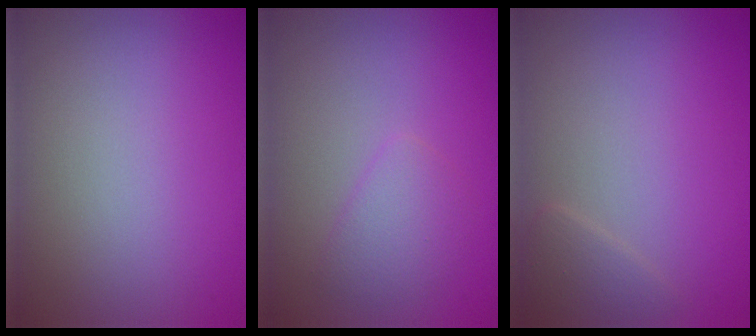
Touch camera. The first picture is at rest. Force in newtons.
{"total": 2.0, "press": 2.0, "slide": 0.1}
{"total": 1.3, "press": 1.3, "slide": 0.1}